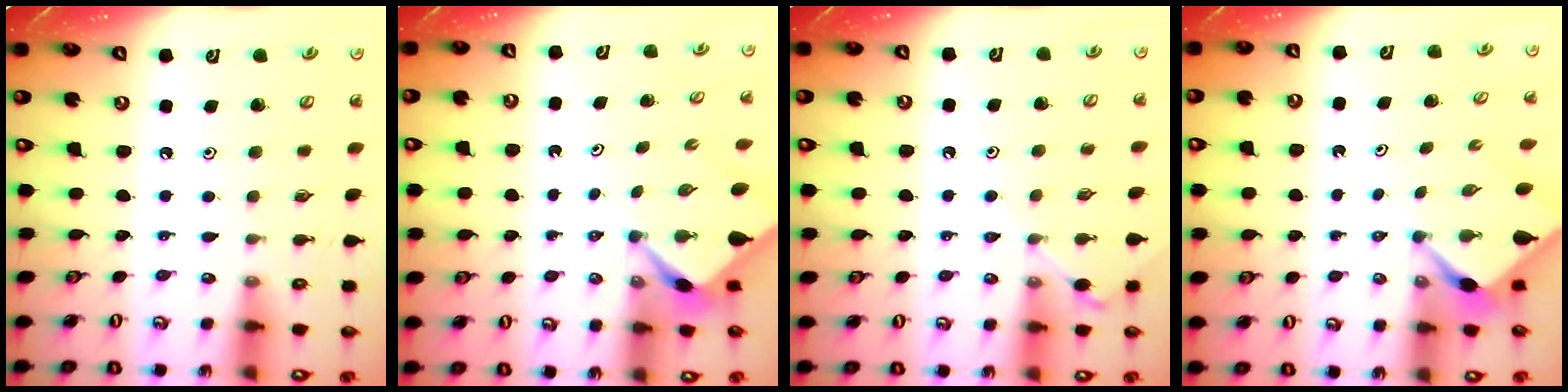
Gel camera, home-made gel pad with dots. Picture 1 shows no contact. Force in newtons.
{"total": 2.5, "press": 2.5, "slide": 0.3}
{"total": 5.7, "press": 5.6, "slide": 0.7}
{"total": 2.1, "press": 2.1, "slide": 0.3}